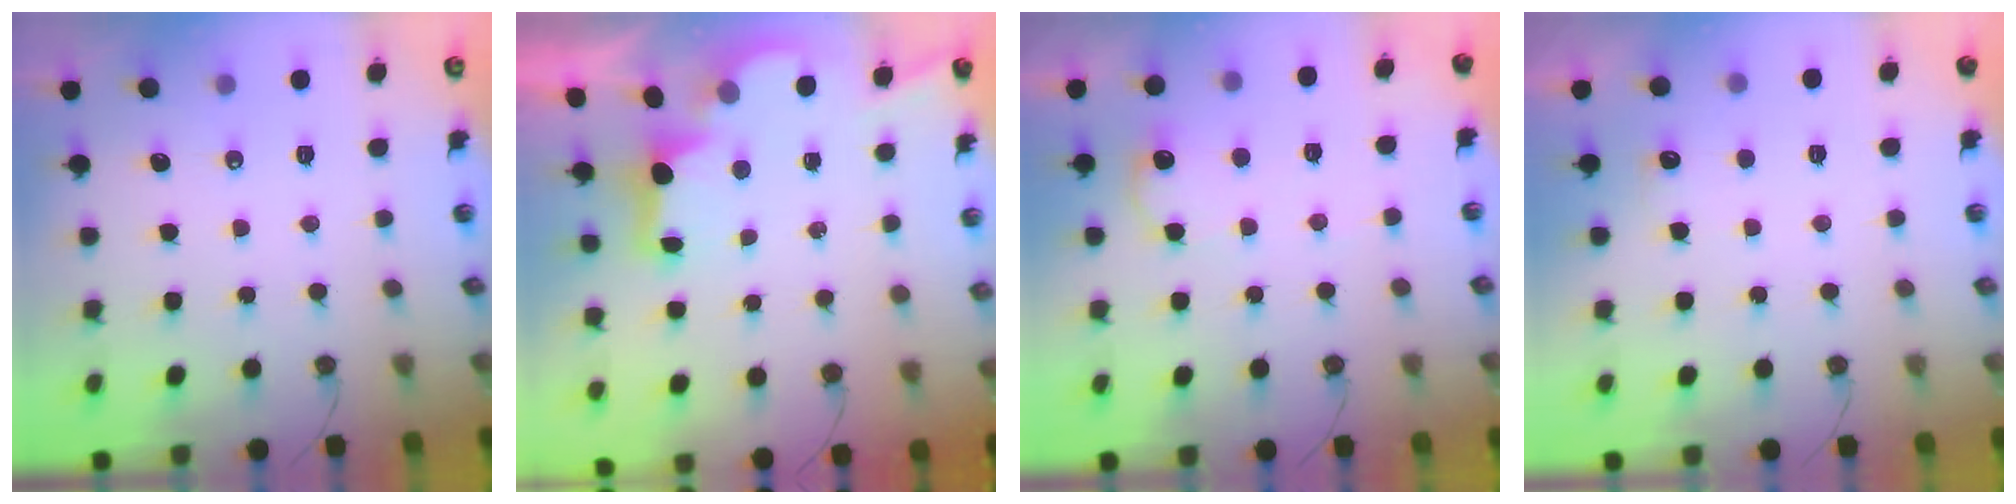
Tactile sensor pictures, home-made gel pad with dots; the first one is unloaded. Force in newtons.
{"total": 2.5, "press": 2.4, "slide": 0.7}
{"total": 8.5, "press": 8.5, "slide": 0.4}
{"total": 4.8, "press": 4.7, "slide": 1.1}